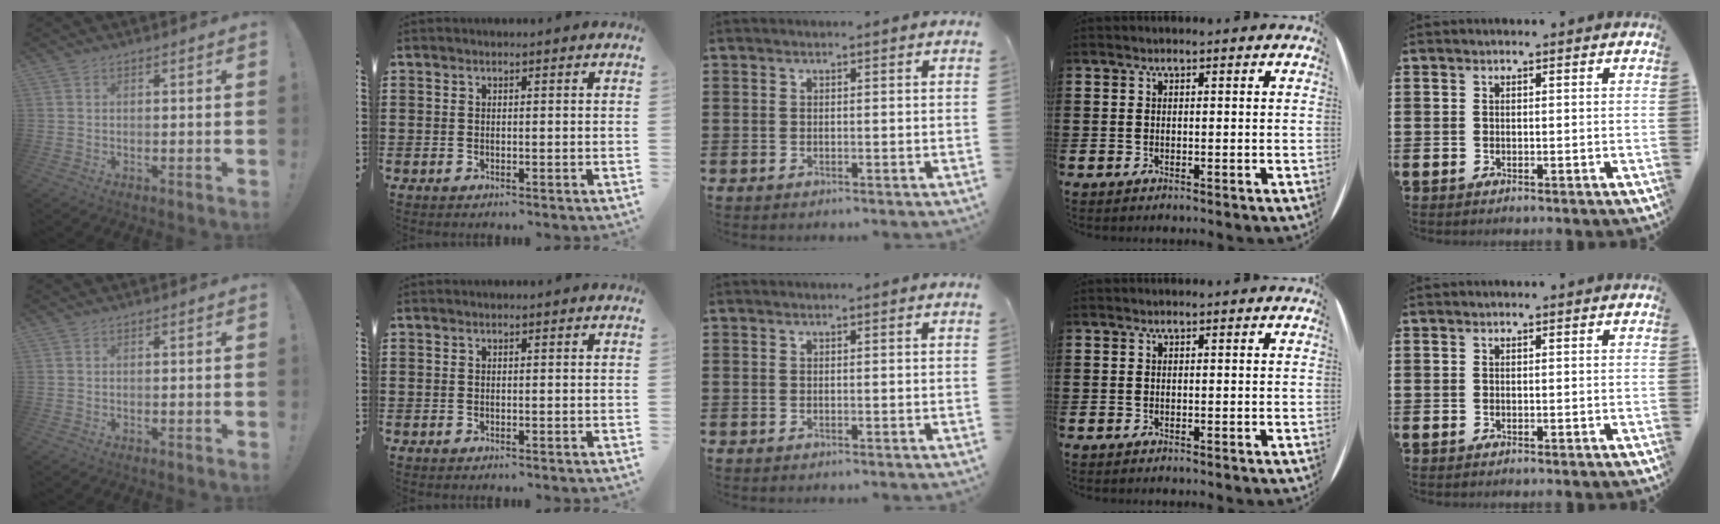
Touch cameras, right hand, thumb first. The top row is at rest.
{}